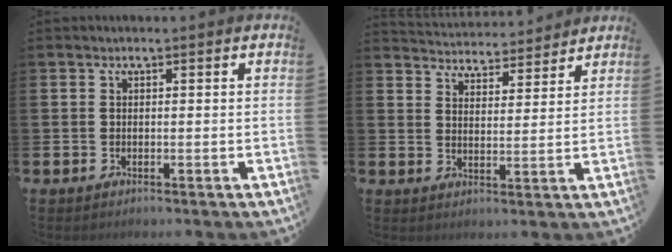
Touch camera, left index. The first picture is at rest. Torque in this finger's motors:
{"motor_torque": [0.98, -1.14, 0.15, 0.07]}